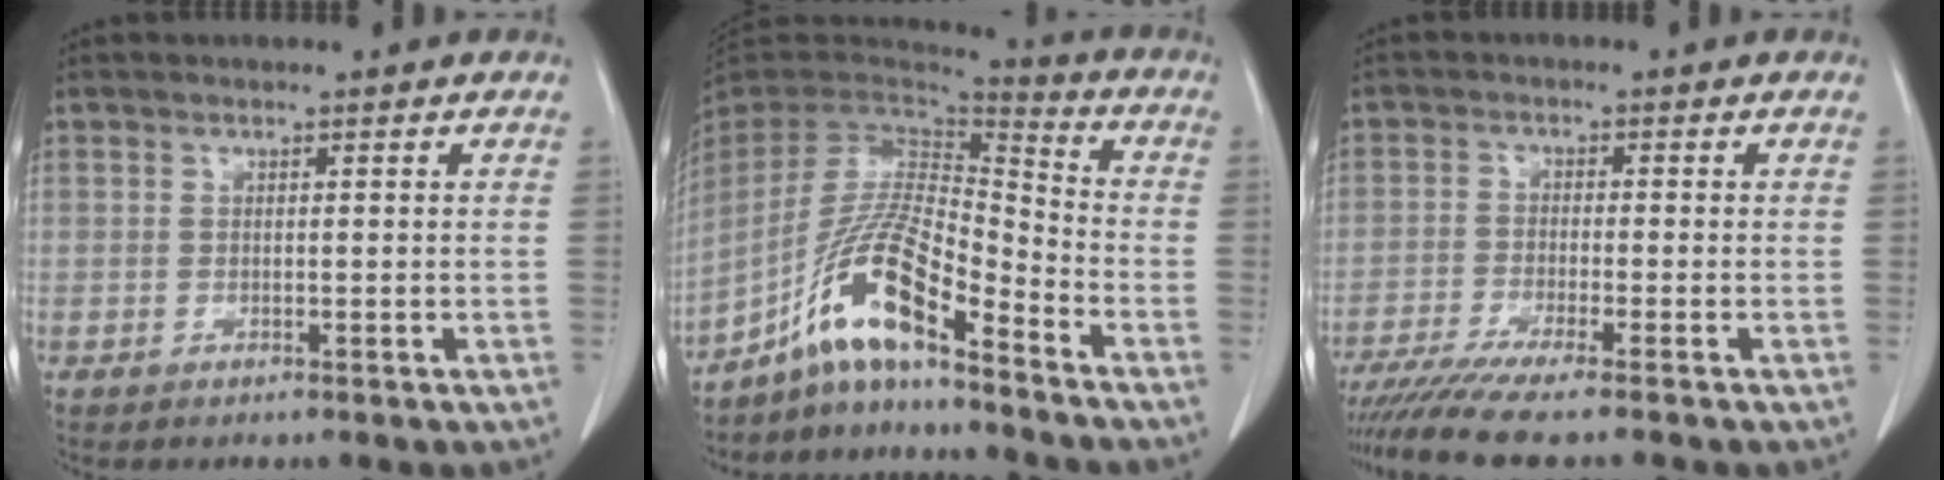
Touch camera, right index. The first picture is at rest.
{"total": 12.4, "force": [-8.1, 1.7, 9.2], "torque": [-0.183, 0.009, -0.149]}
{"total": 8.9, "force": [-7.5, -1.0, 4.8], "torque": [-0.072, -0.022, -0.123]}